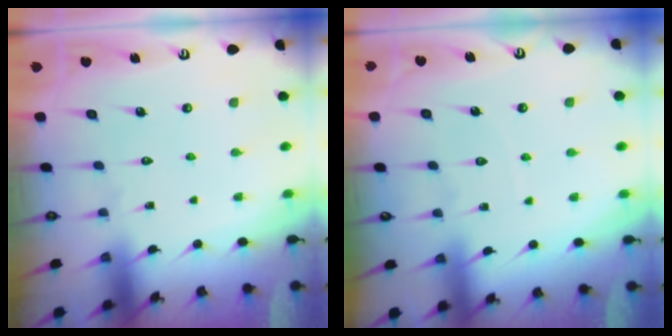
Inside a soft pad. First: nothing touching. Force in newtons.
{"total": 2.9, "press": 2.9, "slide": 0.4}